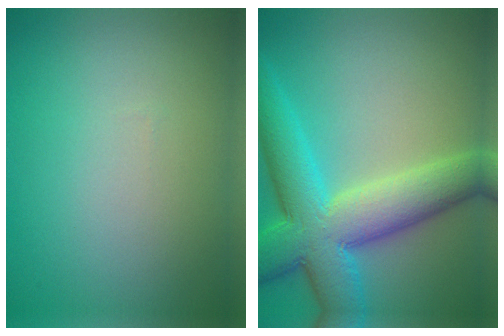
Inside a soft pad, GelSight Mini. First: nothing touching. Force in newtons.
{"total": 10.4, "press": 10.4, "slide": 0.4}